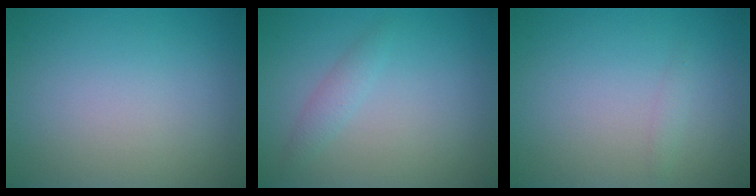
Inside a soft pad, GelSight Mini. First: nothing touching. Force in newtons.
{"total": 1.3, "press": 1.3, "slide": 0.0}
{"total": 0.6, "press": 0.6, "slide": 0.0}